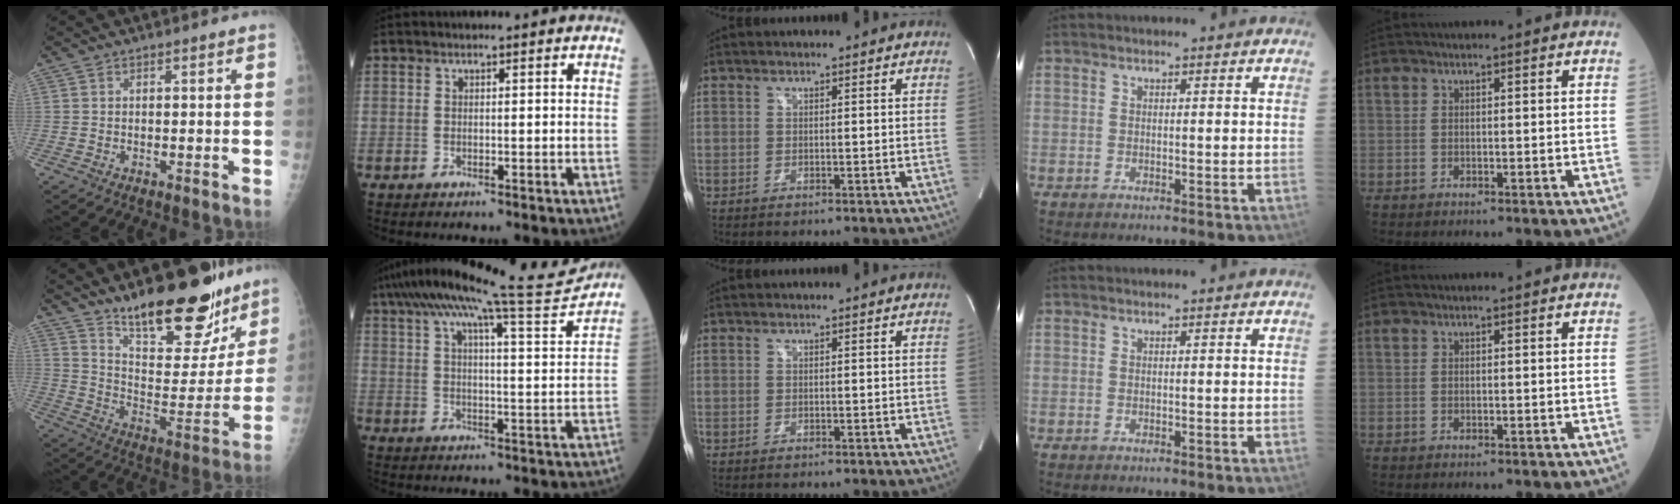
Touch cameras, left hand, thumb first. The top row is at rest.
{"thumb": {"total": 23.0, "force": [17.1, 8.3, 12.9], "torque": [-0.140, -0.108, 0.266]}, "index": {"total": 16.6, "force": [14.7, -0.6, 7.8], "torque": [-0.133, -0.007, 0.206]}}